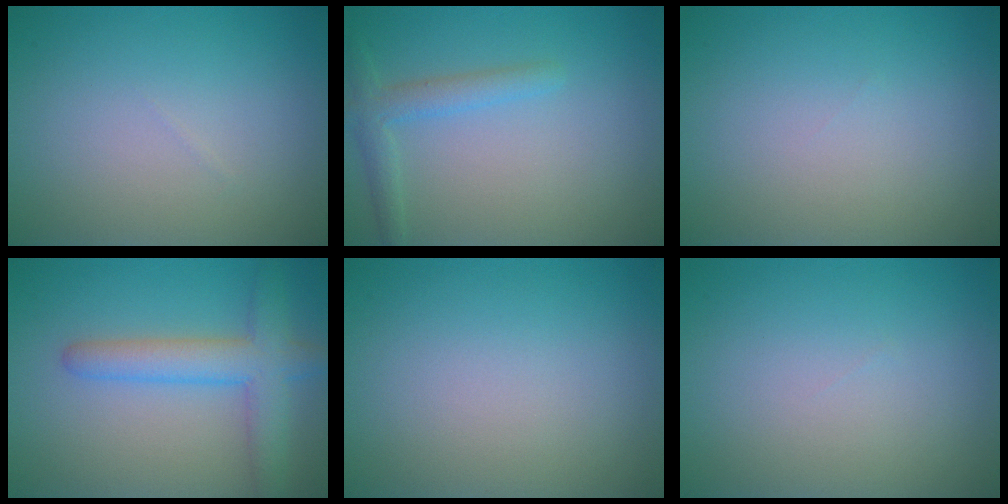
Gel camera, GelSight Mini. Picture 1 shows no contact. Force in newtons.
{"total": 2.3, "press": 2.3, "slide": 0.1}
{"total": 0.0}
{"total": 4.7, "press": 4.7, "slide": 0.3}
{"total": 0.0}
{"total": 0.0}